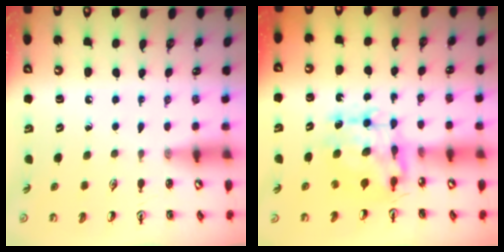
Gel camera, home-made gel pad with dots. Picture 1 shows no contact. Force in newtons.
{"total": 8.4, "press": 8.4, "slide": 0.7}